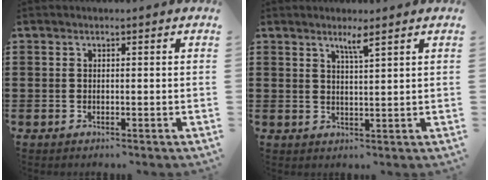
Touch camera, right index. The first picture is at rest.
{"total": 2.5, "force": [1.9, -0.2, 1.7], "torque": [-0.035, -0.003, 0.032]}